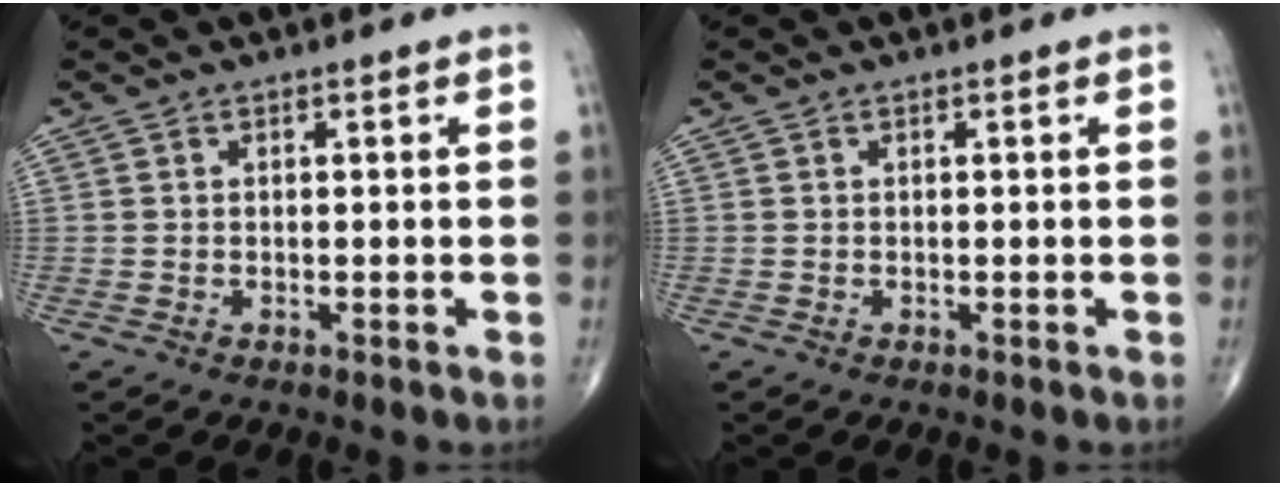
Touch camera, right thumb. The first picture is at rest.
{"total": 0.0}